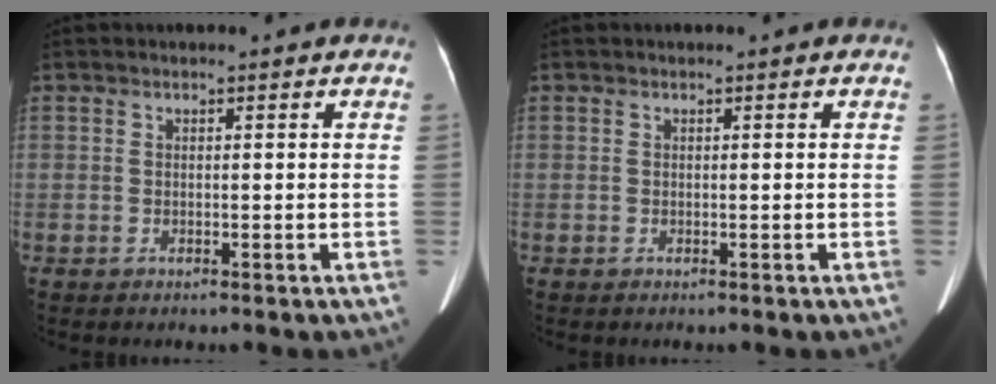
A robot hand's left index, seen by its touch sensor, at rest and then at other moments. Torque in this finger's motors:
{"motor_torque": [0.05, 0.00, -0.02, 0.02]}